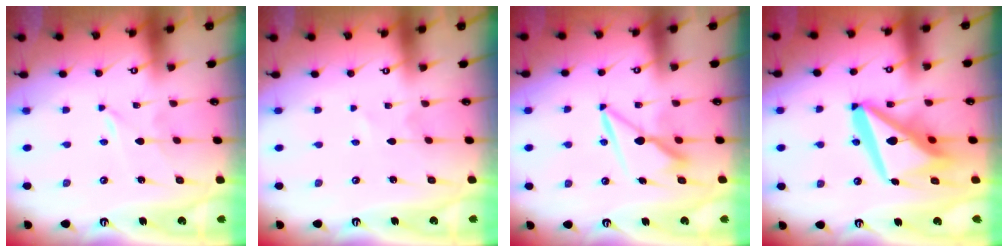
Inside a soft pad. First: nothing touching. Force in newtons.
{"total": 0.0}
{"total": 8.7, "press": 8.7, "slide": 0.5}
{"total": 17.1, "press": 16.9, "slide": 2.2}